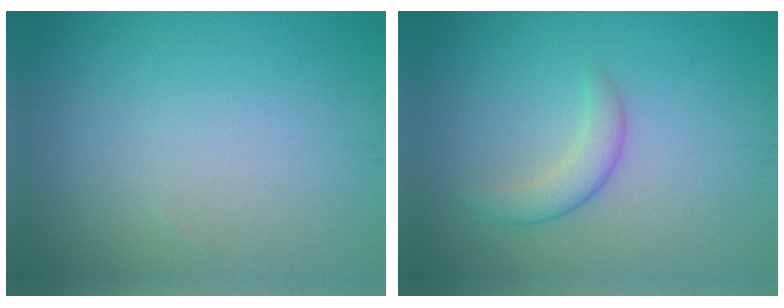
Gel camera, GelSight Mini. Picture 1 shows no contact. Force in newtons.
{"total": 2.4, "press": 2.4, "slide": 0.1}